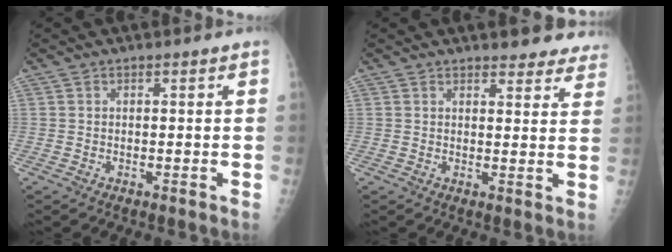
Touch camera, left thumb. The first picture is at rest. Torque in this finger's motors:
{"motor_torque": [-0.04, -0.02, 0.25, -0.18, 0.03]}